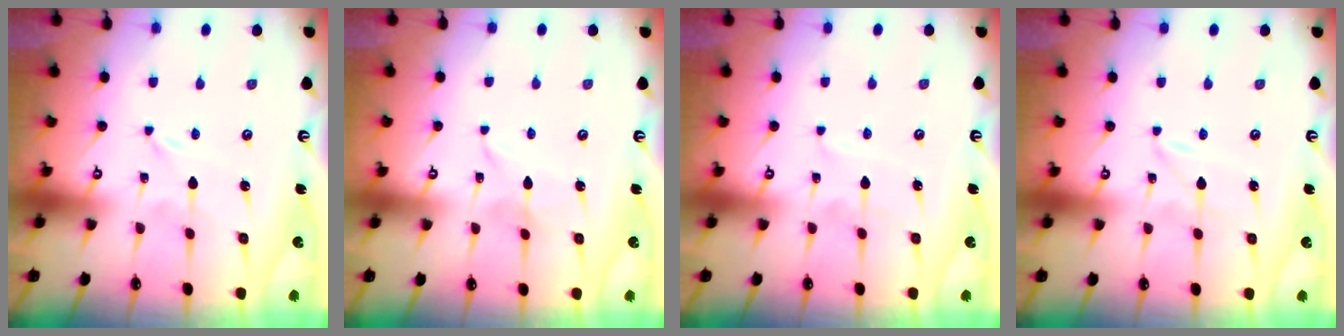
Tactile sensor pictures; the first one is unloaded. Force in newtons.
{"total": 2.0, "press": 2.0, "slide": 0.0}
{"total": 3.3, "press": 3.2, "slide": 0.4}
{"total": 1.1, "press": 1.1, "slide": 0.1}